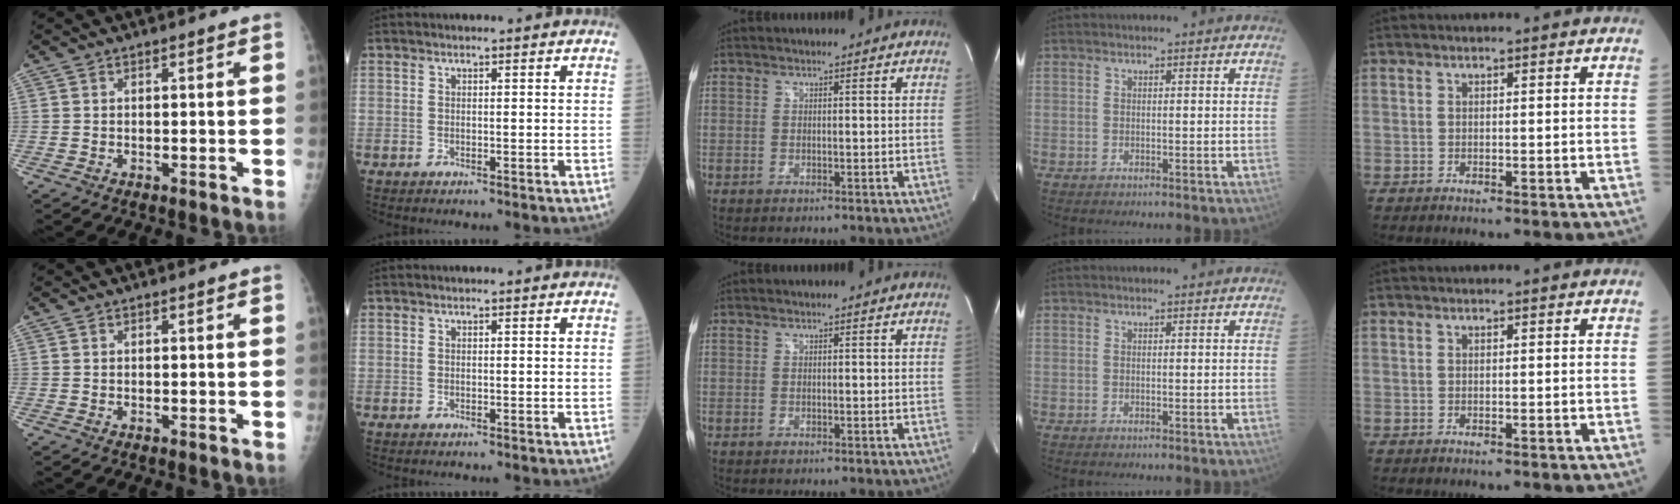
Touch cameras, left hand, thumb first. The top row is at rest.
{}